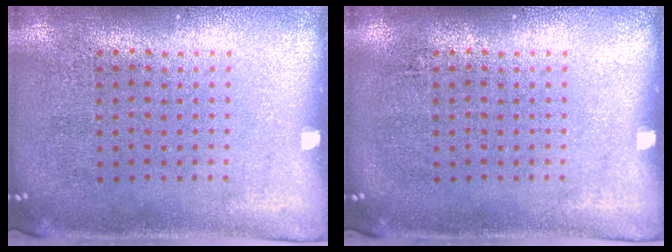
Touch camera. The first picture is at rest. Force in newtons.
{"total": 0.0}